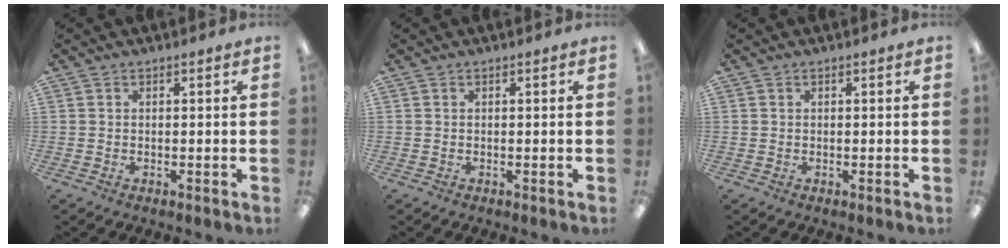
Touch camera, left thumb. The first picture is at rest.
{"total": 0.0}
{"total": 0.0}